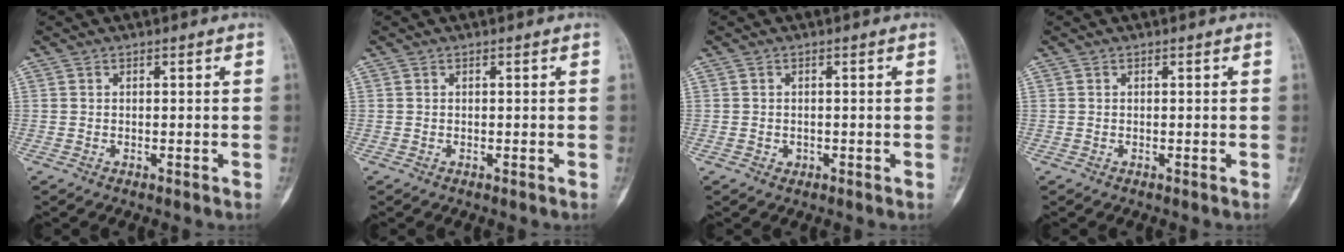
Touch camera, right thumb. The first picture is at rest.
{"total": 0.0}
{"total": 0.9, "force": [-0.3, 0.8, 0.2], "torque": [0.003, 0.006, -0.002]}
{"total": 0.0}